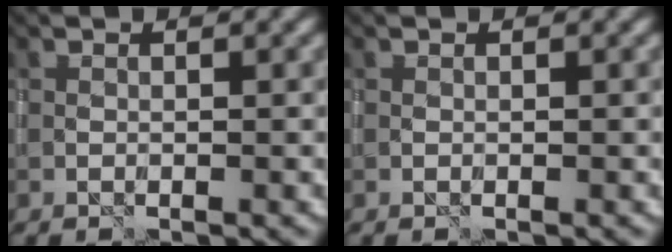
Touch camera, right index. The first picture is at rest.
{"total": 0.0}